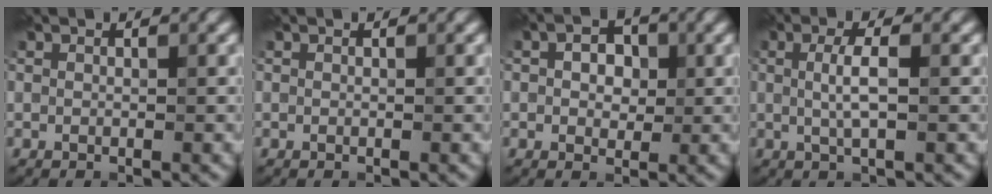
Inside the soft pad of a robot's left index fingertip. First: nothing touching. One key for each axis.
{"total": 0.0}
{"total": 2.4, "fx": 0.5, "fy": 1.7, "fz": 1.6, "tx": -0.021, "ty": 0.003, "tz": 0.001}
{"total": 2.3, "fx": 0.3, "fy": 0.2, "fz": 2.2, "tx": -0.046, "ty": 0.003, "tz": 0.005}